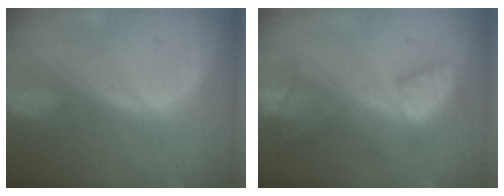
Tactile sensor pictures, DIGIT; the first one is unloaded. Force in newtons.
{"total": 8.0, "press": 7.5, "slide": 2.5}